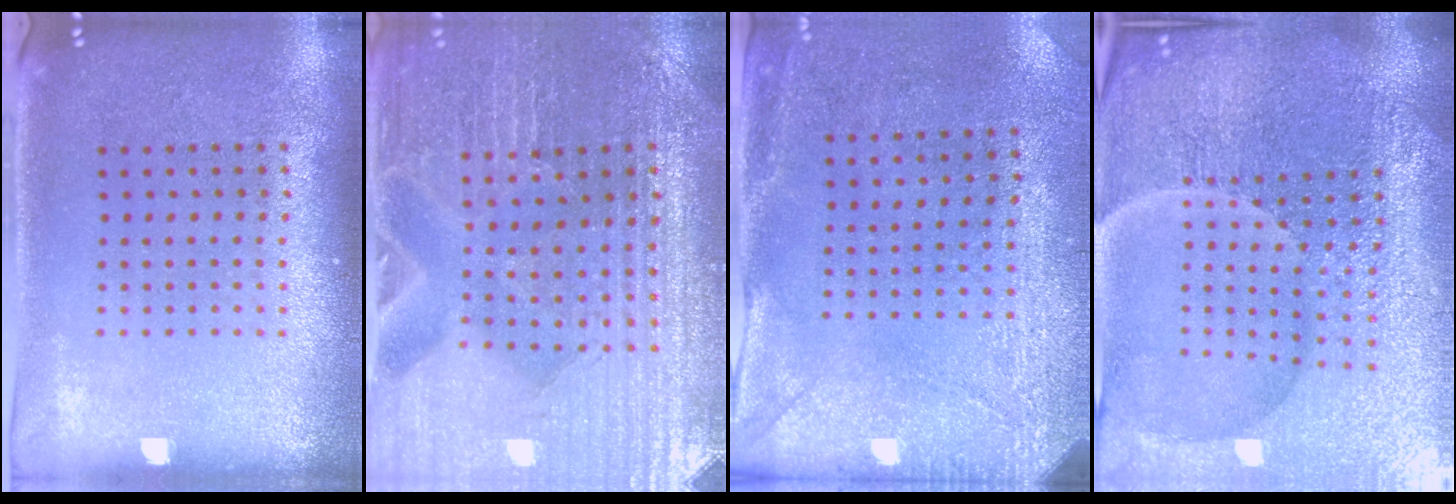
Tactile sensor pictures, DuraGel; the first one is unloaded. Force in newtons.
{"total": 3.3, "press": 3.3, "slide": 0.3}
{"total": 2.9, "press": 2.3, "slide": 1.8}
{"total": 5.9, "press": 5.4, "slide": 2.4}